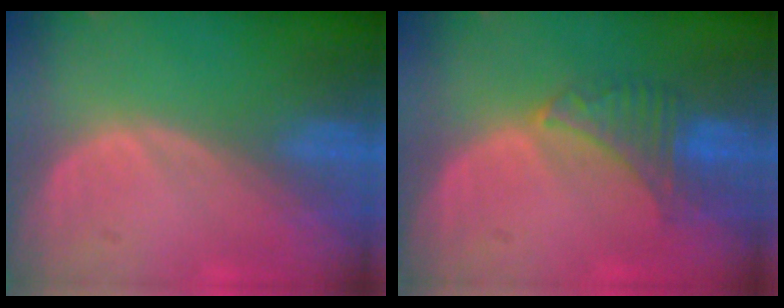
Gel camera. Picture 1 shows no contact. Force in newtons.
{"total": 4.8, "press": 4.8, "slide": 0.5}